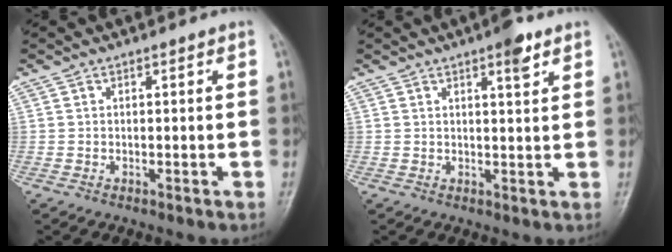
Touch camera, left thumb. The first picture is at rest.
{"total": 3.9, "force": [2.4, 1.0, 2.9], "torque": [-0.037, -0.012, 0.031]}